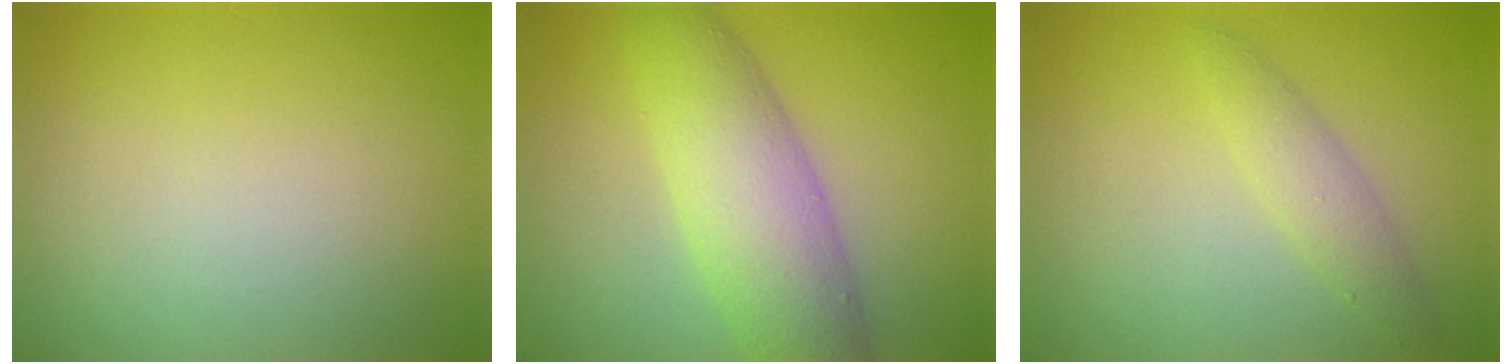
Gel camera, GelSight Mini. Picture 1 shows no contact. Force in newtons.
{"total": 7.4, "press": 7.4, "slide": 0.2}
{"total": 2.1, "press": 2.1, "slide": 0.1}